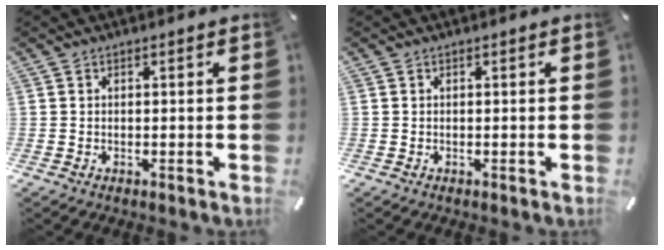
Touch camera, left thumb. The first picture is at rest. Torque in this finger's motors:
{"motor_torque": [-0.04, 0.07, -0.02, -0.04, 0.00]}